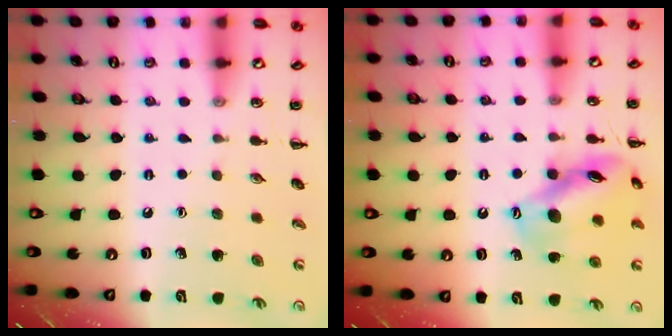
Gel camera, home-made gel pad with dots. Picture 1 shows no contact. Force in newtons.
{"total": 14.6, "press": 14.6, "slide": 1.4}